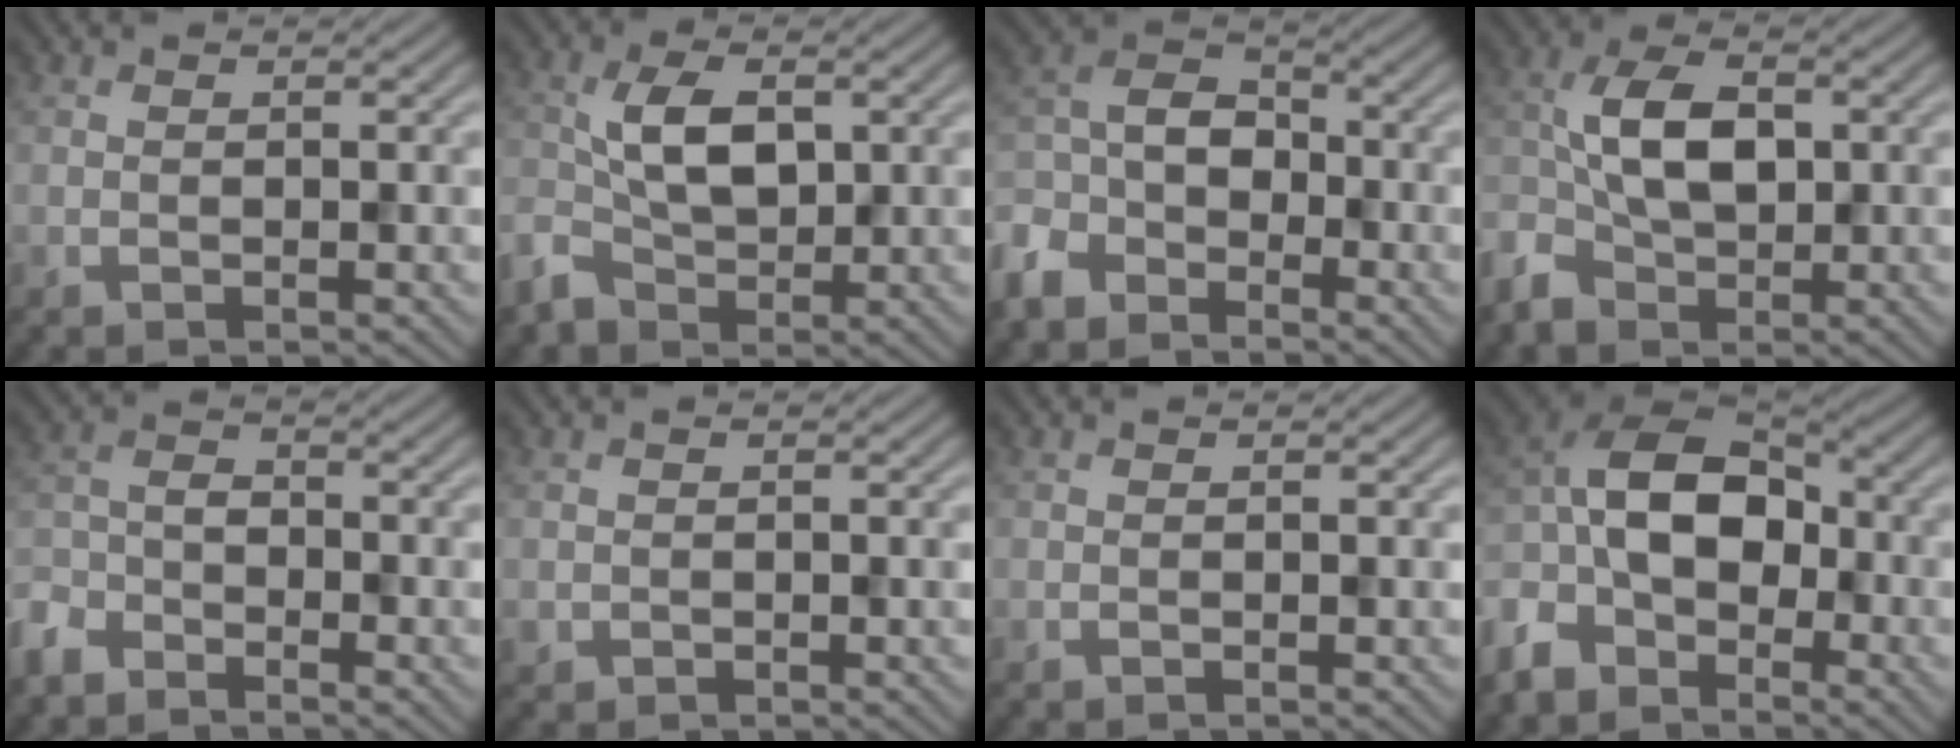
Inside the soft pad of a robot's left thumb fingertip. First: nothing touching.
{"total": 5.4, "force": [-0.4, 3.3, 4.2], "torque": [-0.097, 0.001, -0.010]}
{"total": 8.5, "force": [-5.4, 5.1, 4.2], "torque": [-0.104, -0.008, -0.132]}
{"total": 6.7, "force": [-1.2, 4.2, 5.1], "torque": [-0.115, 0.008, -0.031]}
{"total": 5.0, "force": [-4.1, 2.4, 1.8], "torque": [-0.043, -0.006, -0.100]}
{"total": 0.7, "force": [-0.1, 0.7, 0.1], "torque": [-0.003, -0.007, -0.001]}
{"total": 0.0}
{"total": 11.9, "force": [-4.9, 7.2, 8.0], "torque": [-0.185, -0.007, -0.116]}